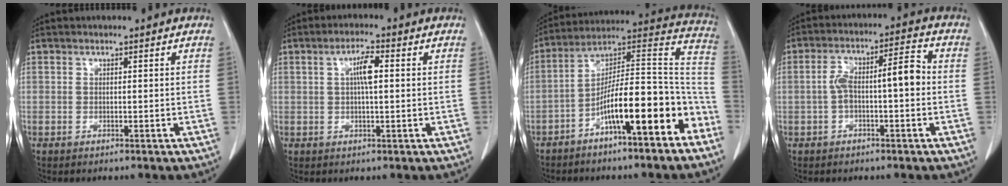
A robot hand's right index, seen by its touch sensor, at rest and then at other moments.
{"total": 4.0, "force": [0.8, 0.8, 3.8], "torque": [-0.069, 0.007, 0.013]}
{"total": 17.2, "force": [-8.7, 3.2, 14.6], "torque": [-0.223, 0.052, -0.133]}
{"total": 7.9, "force": [-0.6, 2.1, 7.6], "torque": [-0.141, 0.037, -0.008]}